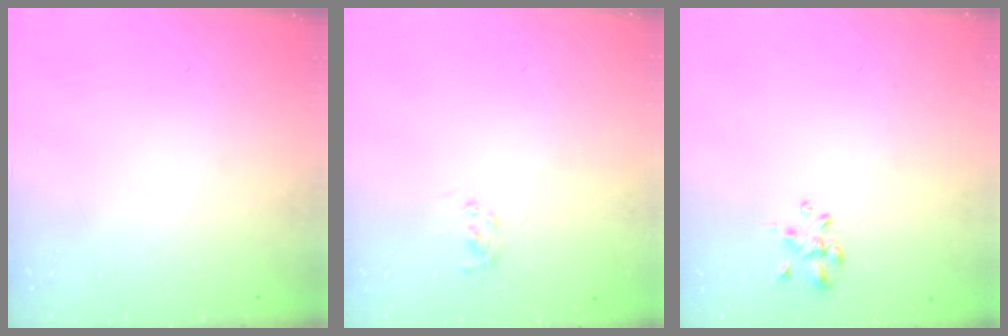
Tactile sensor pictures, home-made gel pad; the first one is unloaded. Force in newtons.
{"total": 1.4, "press": 1.0, "slide": 0.9}
{"total": 1.0, "press": 0.9, "slide": 0.4}